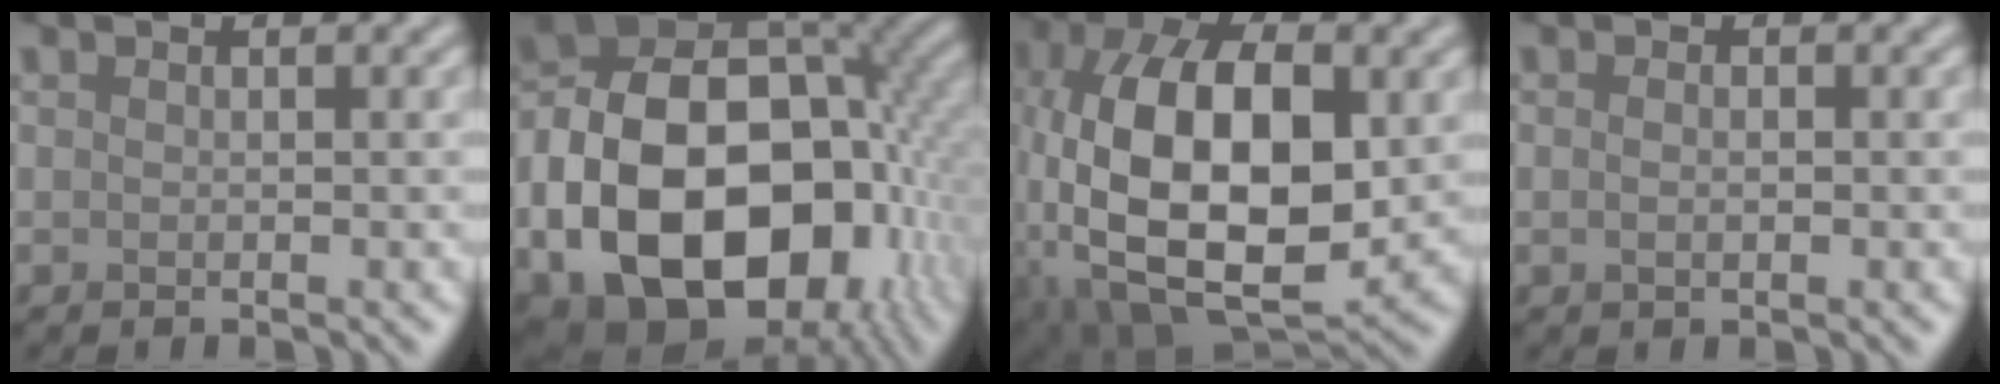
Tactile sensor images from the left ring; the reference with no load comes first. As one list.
[{"total": 18.7, "force": [-5.0, 12.7, 12.7], "torque": [-0.224, -0.029, -0.082]}, {"total": 16.0, "force": [-1.2, 8.5, 13.5], "torque": [-0.251, 0.004, -0.023]}, {"total": 1.3, "force": [0.0, 0.7, 1.1], "torque": [-0.014, -0.005, -0.003]}]